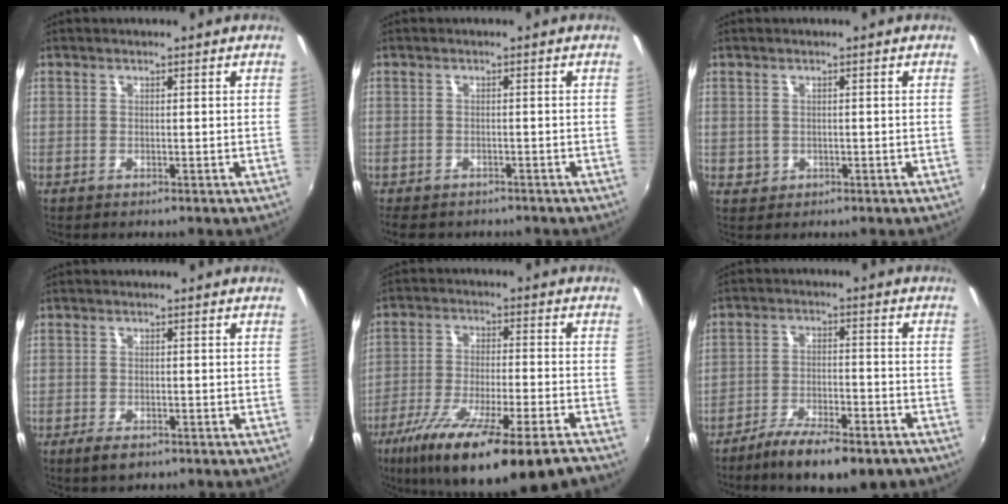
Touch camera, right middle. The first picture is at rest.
{"total": 6.4, "force": [-5.2, 2.5, 2.7], "torque": [-0.067, -0.031, -0.073]}
{"total": 1.8, "force": [-0.1, 1.7, 0.5], "torque": [-0.006, -0.001, 0.000]}
{"total": 3.5, "force": [-2.4, 1.6, 2.0], "torque": [-0.046, -0.014, -0.039]}
{"total": 19.5, "force": [-14.1, 2.1, 13.3], "torque": [-0.243, -0.060, -0.230]}
{"total": 12.8, "force": [-9.6, 3.9, 7.5], "torque": [-0.147, -0.027, -0.153]}